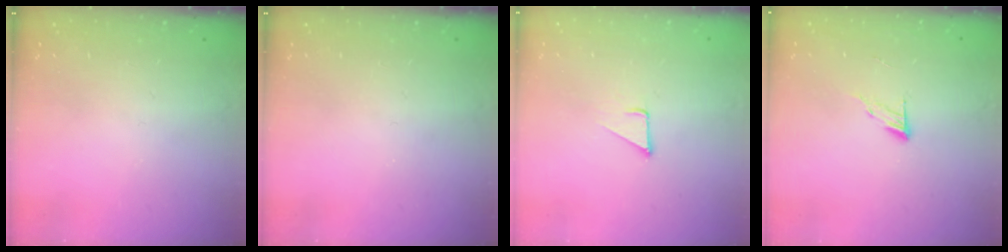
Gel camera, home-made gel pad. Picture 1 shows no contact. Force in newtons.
{"total": 0.0}
{"total": 3.6, "press": 3.6, "slide": 0.3}
{"total": 4.6, "press": 4.5, "slide": 0.5}